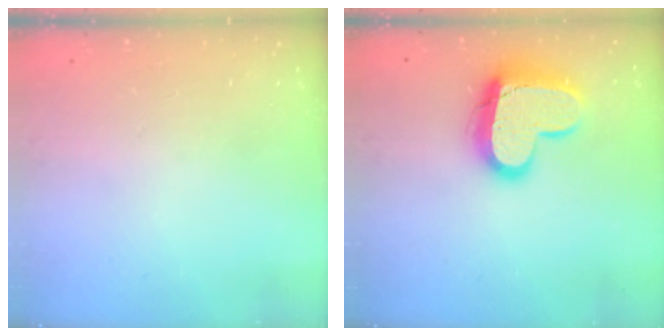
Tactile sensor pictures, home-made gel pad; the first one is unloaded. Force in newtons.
{"total": 16.6, "press": 16.5, "slide": 1.4}